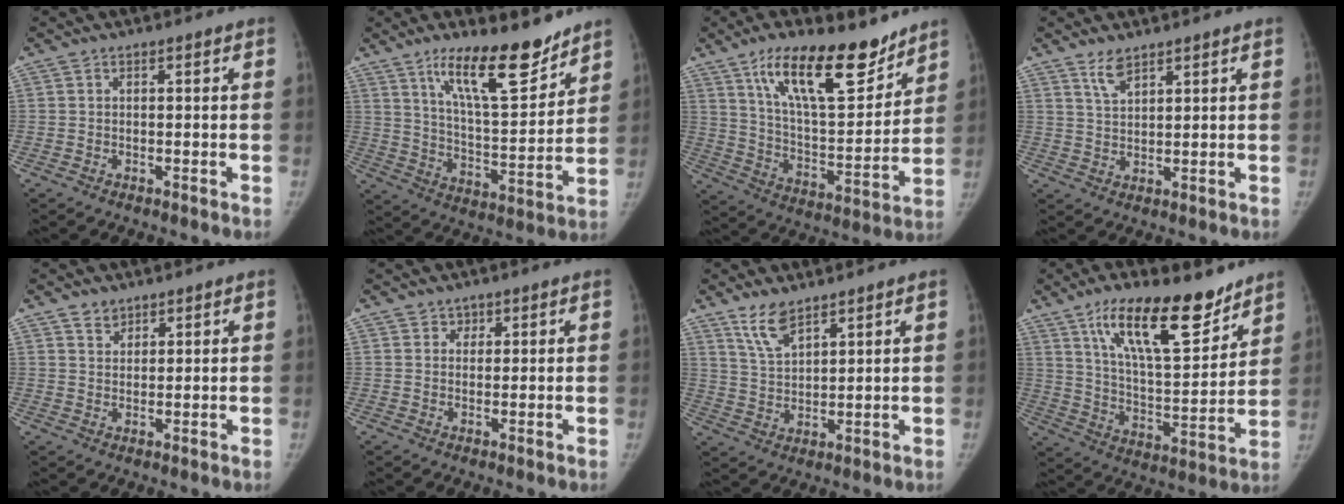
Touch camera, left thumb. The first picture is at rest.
{"total": 16.0, "force": [11.4, 4.4, 10.4], "torque": [-0.137, -0.083, 0.198]}
{"total": 19.9, "force": [13.4, 7.2, 12.9], "torque": [-0.172, -0.076, 0.232]}
{"total": 3.6, "force": [2.8, 1.2, 1.9], "torque": [-0.031, -0.016, 0.058]}
{"total": 2.8, "force": [2.1, 1.7, 0.5], "torque": [0.005, -0.015, 0.036]}
{"total": 1.5, "force": [0.9, 1.2, 0.1], "torque": [0.015, -0.004, 0.010]}
{"total": 6.3, "force": [4.7, 2.2, 3.5], "torque": [-0.057, -0.026, 0.097]}
{"total": 20.3, "force": [13.6, 7.7, 12.9], "torque": [-0.168, -0.076, 0.235]}